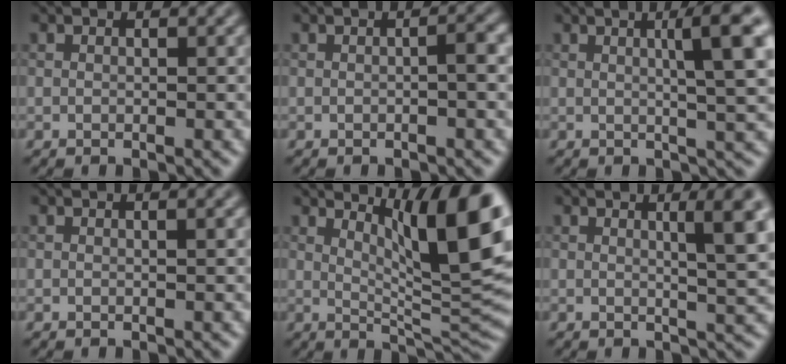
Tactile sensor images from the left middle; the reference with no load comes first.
{"total": 1.7, "force": [-0.2, 0.3, 1.6], "torque": [-0.023, 0.006, -0.004]}
{"total": 6.4, "force": [1.6, 1.1, 6.1], "torque": [-0.073, 0.011, 0.024]}
{"total": 0.8, "force": [0.3, 0.2, 0.7], "torque": [-0.005, 0.004, 0.002]}
{"total": 10.9, "force": [4.1, 2.6, 9.7], "torque": [-0.125, 0.002, 0.069]}
{"total": 4.9, "force": [1.4, 0.9, 4.6], "torque": [-0.055, 0.005, 0.020]}